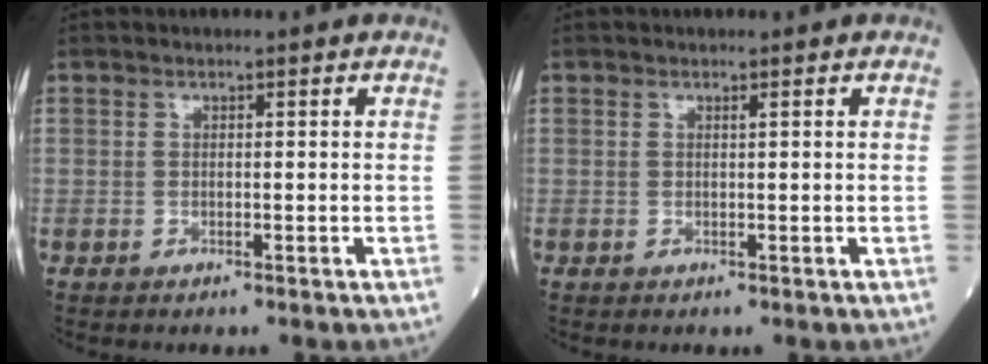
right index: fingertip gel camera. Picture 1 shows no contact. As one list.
[{"total": 0.0}]